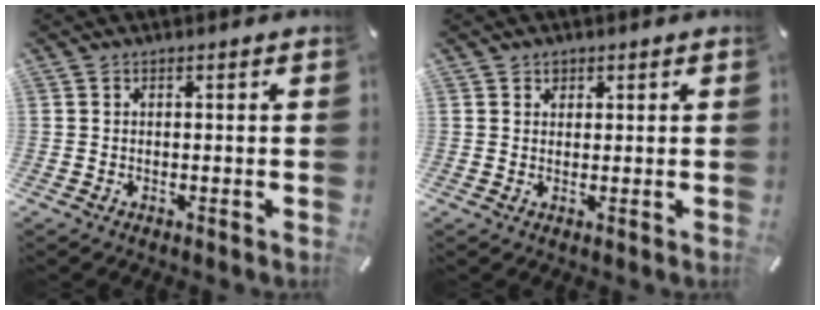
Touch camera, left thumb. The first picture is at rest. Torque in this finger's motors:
{"motor_torque": [-0.20, 0.03, 0.21, -0.01, -0.03]}